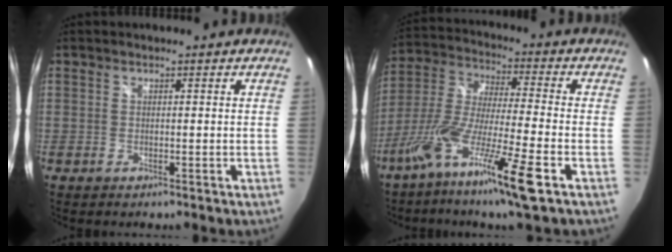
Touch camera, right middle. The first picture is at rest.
{"total": 16.1, "force": [-8.9, 0.3, 13.4], "torque": [-0.266, -0.026, -0.174]}